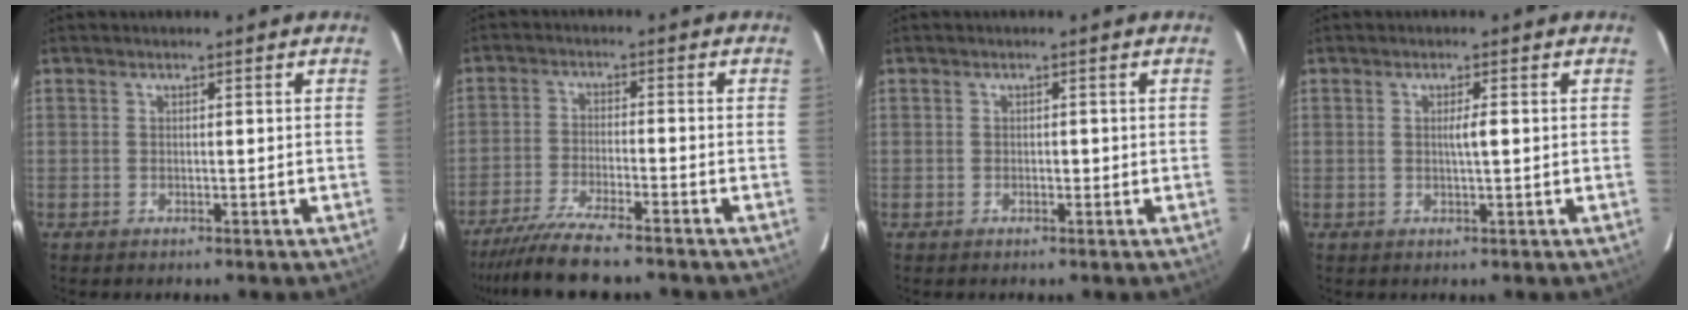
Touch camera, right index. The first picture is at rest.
{"total": 10.1, "force": [-8.6, 0.1, 5.2], "torque": [-0.084, -0.027, -0.141]}
{"total": 0.8, "force": [-0.1, 0.5, 0.6], "torque": [-0.008, 0.002, -0.002]}
{"total": 1.8, "force": [0.1, 0.0, 1.8], "torque": [-0.033, 0.000, 0.002]}